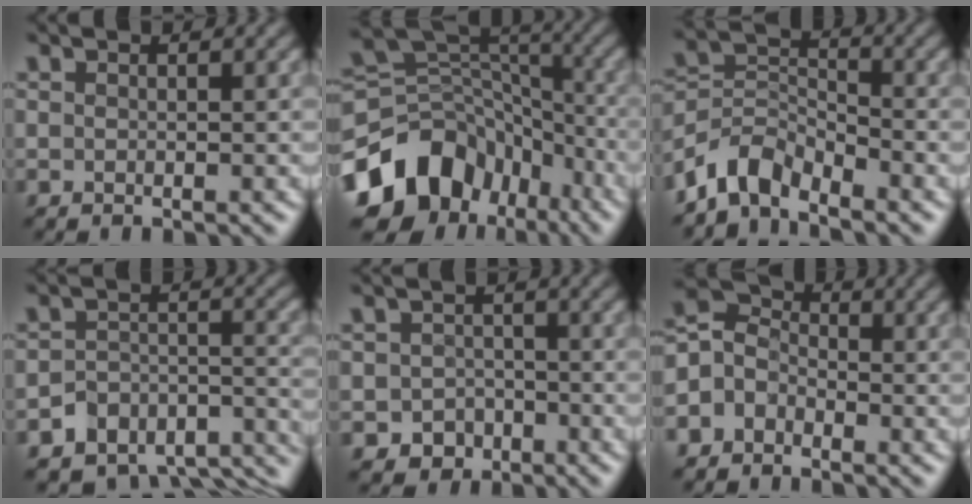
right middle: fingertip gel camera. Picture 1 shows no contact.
{"total": 11.5, "force": [-6.2, 8.4, 4.7], "torque": [-0.099, 0.009, -0.106]}
{"total": 4.4, "force": [-3.8, 1.8, 1.3], "torque": [-0.023, 0.003, -0.085]}
{"total": 8.4, "force": [-7.3, 4.2, 1.0], "torque": [-0.003, 0.004, -0.094]}
{"total": 3.4, "force": [-1.8, 2.9, 0.4], "torque": [0.015, 0.002, -0.039]}
{"total": 3.7, "force": [-1.6, 3.1, 1.2], "torque": [-0.028, 0.015, -0.042]}